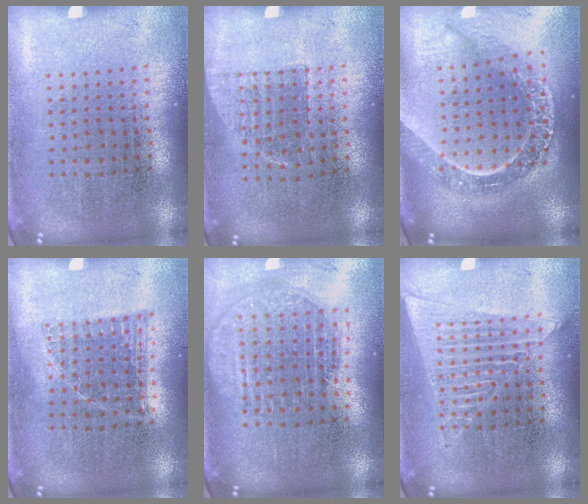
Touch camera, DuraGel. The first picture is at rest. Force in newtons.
{"total": 0.8, "press": 0.7, "slide": 0.3}
{"total": 2.4, "press": 2.0, "slide": 1.3}
{"total": 0.8, "press": 0.8, "slide": 0.3}
{"total": 1.8, "press": 1.5, "slide": 1.0}
{"total": 2.4, "press": 2.4, "slide": 0.3}